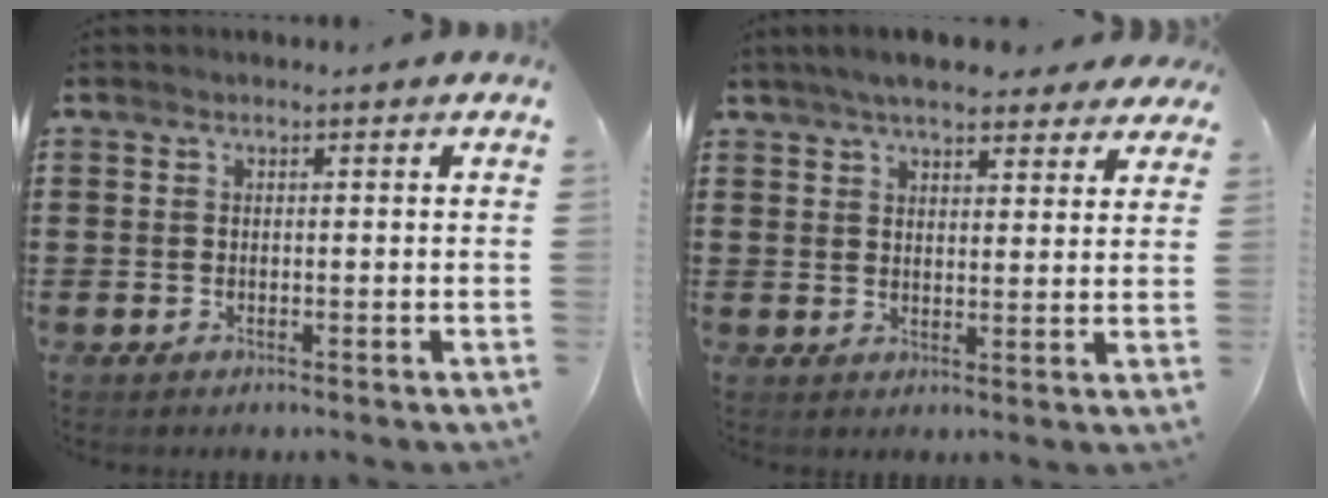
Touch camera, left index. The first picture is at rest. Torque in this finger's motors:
{"motor_torque": [2.14, 0.00, 1.05, 0.21]}